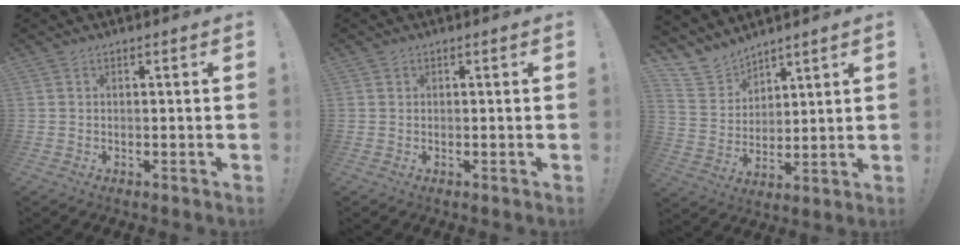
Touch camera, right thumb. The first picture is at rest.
{"total": 0.6, "force": [0.4, 0.5, 0.0], "torque": [0.008, -0.002, 0.007]}
{"total": 8.9, "force": [7.7, 4.6, 0.6], "torque": [-0.040, -0.066, 0.155]}